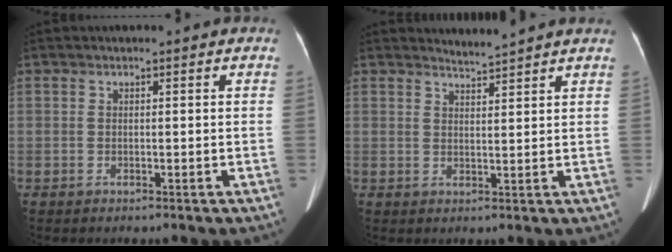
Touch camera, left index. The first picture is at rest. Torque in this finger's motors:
{"motor_torque": [0.04, -0.31, -0.01, 0.01]}